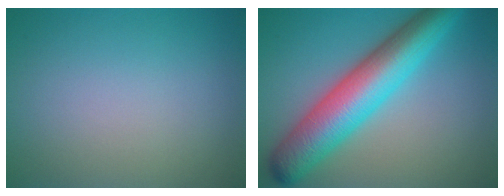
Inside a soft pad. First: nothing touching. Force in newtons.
{"total": 9.5, "press": 9.5, "slide": 0.1}